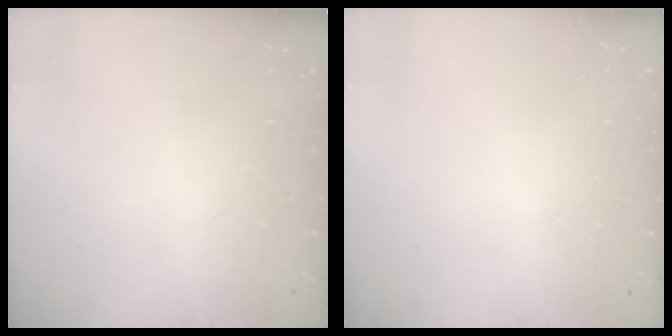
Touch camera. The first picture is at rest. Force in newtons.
{"total": 0.0}